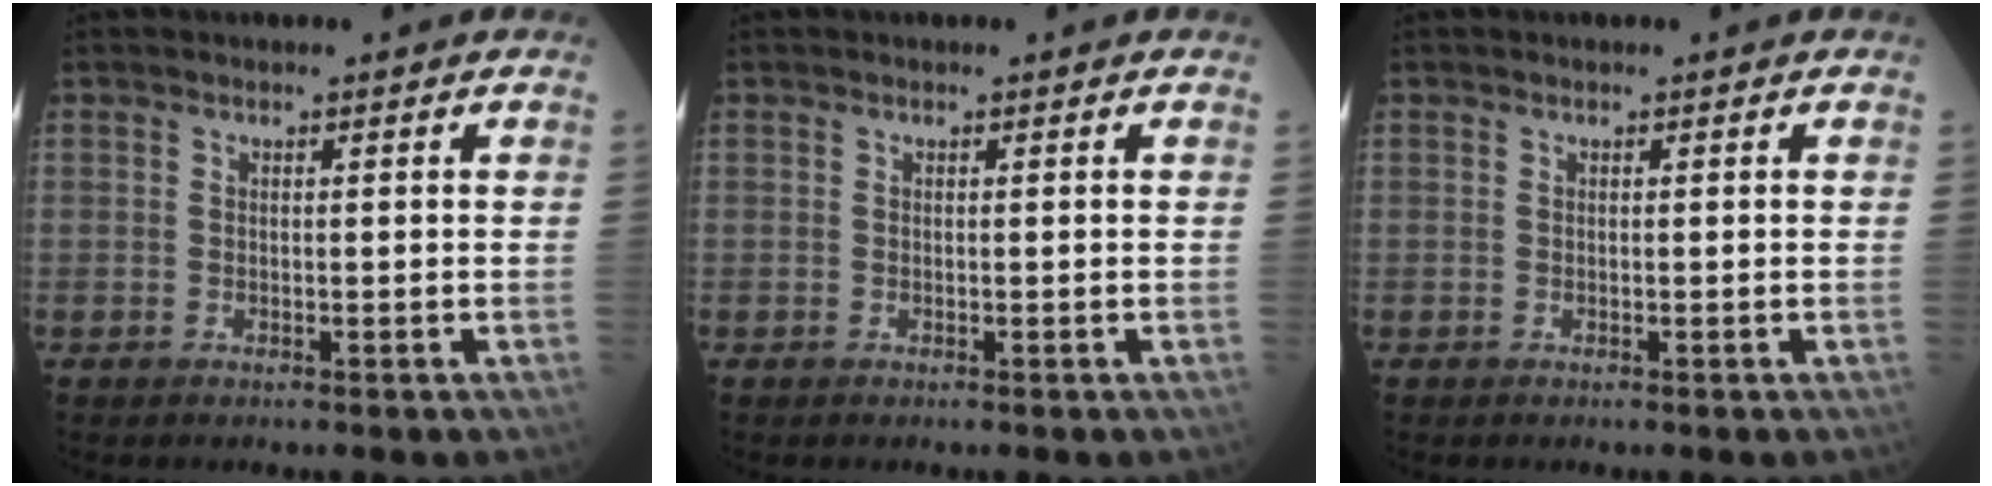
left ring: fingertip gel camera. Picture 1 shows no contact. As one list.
[{"total": 0.0}, {"total": 0.0}]